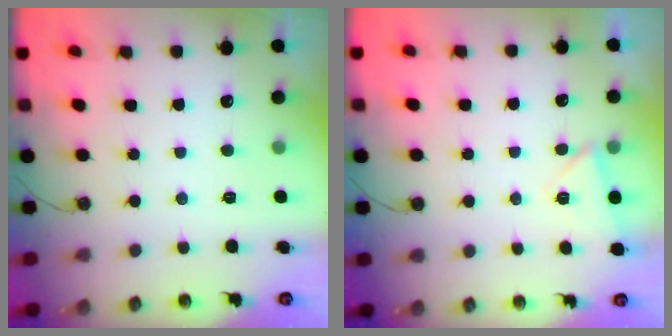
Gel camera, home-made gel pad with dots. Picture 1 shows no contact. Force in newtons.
{"total": 3.8, "press": 3.2, "slide": 2.1}